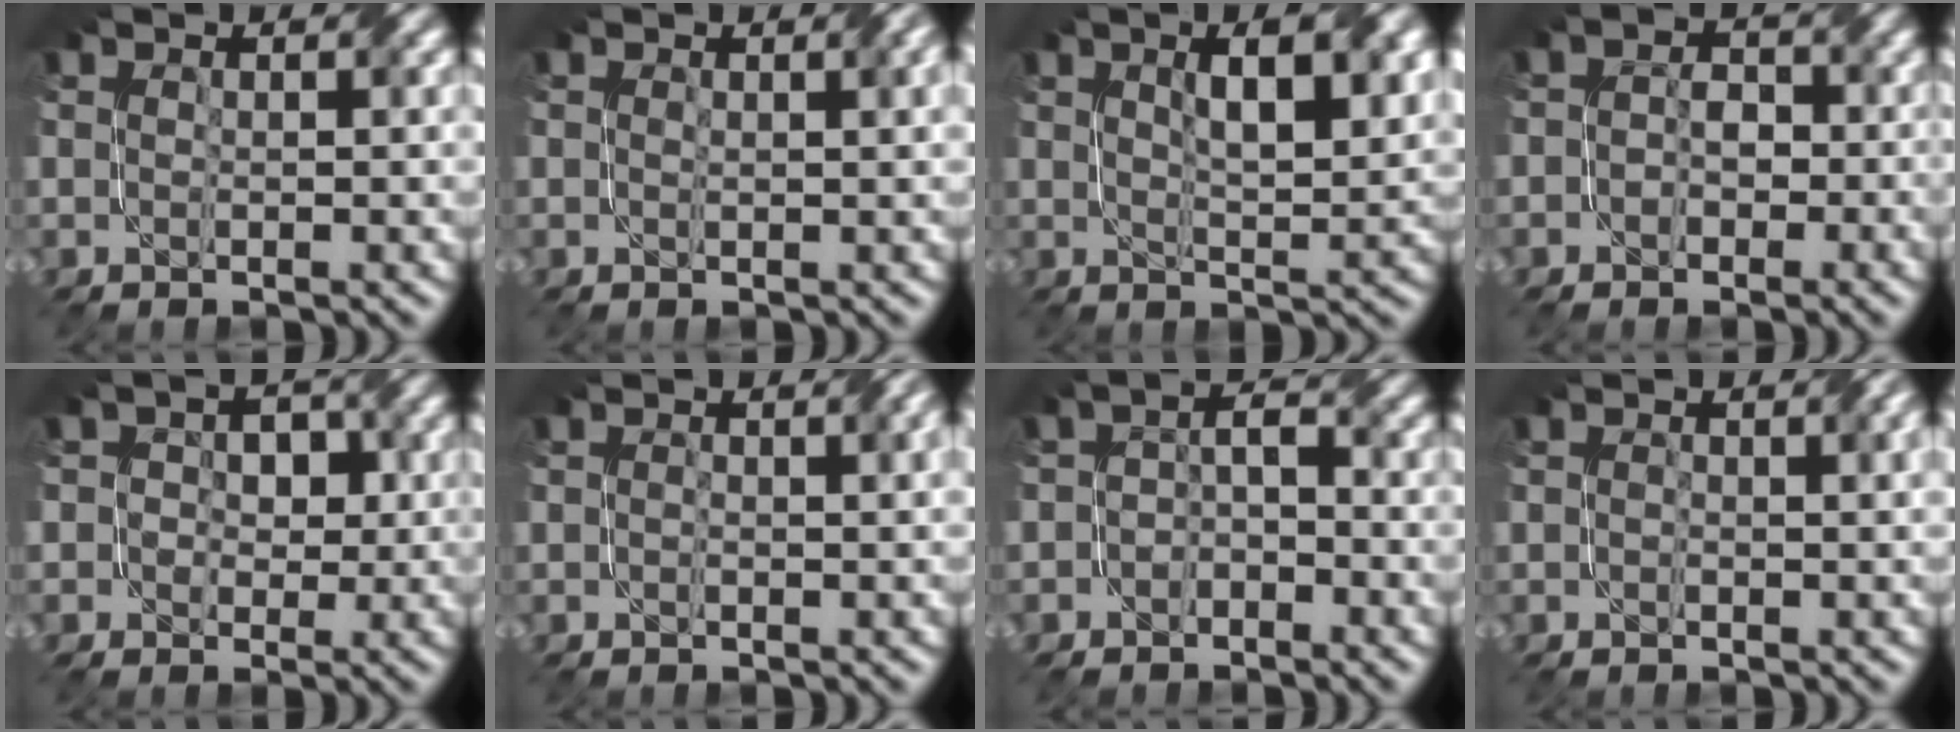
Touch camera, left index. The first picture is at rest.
{"total": 1.7, "force": [0.6, 0.3, 1.6], "torque": [-0.025, 0.003, 0.009]}
{"total": 5.4, "force": [2.0, 1.4, 4.8], "torque": [-0.071, 0.005, 0.033]}
{"total": 2.7, "force": [-1.1, 2.1, 1.4], "torque": [-0.003, 0.003, -0.025]}
{"total": 4.1, "force": [0.1, 3.6, 1.9], "torque": [-0.007, 0.012, -0.020]}
{"total": 1.9, "force": [-0.1, 0.7, 1.7], "torque": [-0.025, -0.001, -0.001]}
{"total": 2.3, "force": [-1.6, 1.3, 1.1], "torque": [-0.017, 0.003, -0.038]}
{"total": 2.1, "force": [0.0, 0.9, 1.9], "torque": [-0.026, -0.002, 0.000]}